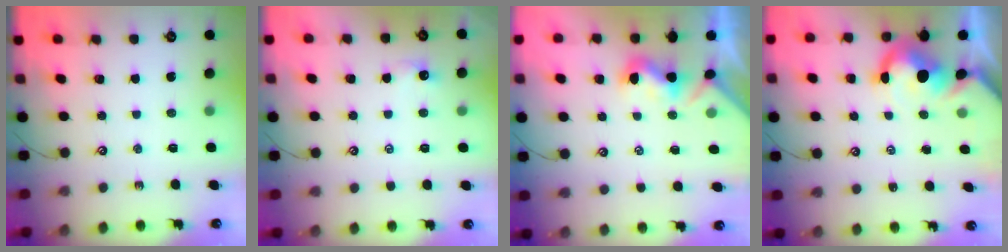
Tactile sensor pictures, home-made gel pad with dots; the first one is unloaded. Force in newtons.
{"total": 0.8, "press": 0.7, "slide": 0.5}
{"total": 1.4, "press": 1.3, "slide": 0.5}
{"total": 6.3, "press": 6.2, "slide": 1.0}